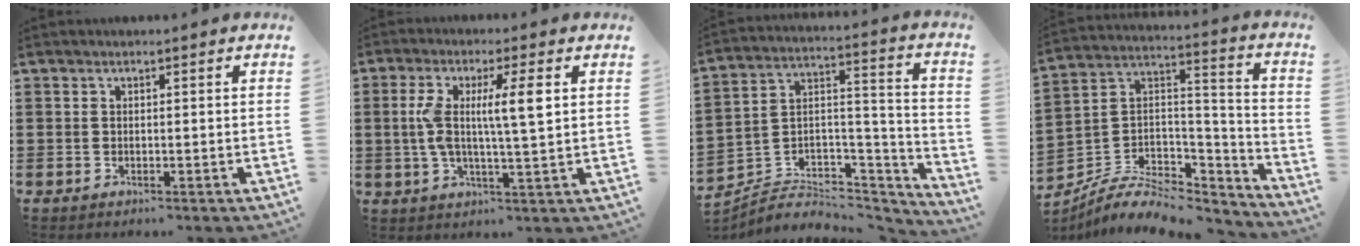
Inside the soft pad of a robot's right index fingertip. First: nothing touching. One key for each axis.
{"total": 7.9, "fx": 1.4, "fy": 1.3, "fz": 7.6, "tx": -0.148, "ty": -0.002, "tz": 0.020}
{"total": 4.1, "fx": -2.8, "fy": 2.8, "fz": 1.0, "tx": -0.023, "ty": -0.003, "tz": -0.056}
{"total": 7.8, "fx": -5.2, "fy": 4.3, "fz": 3.9, "tx": -0.082, "ty": 0.005, "tz": -0.097}